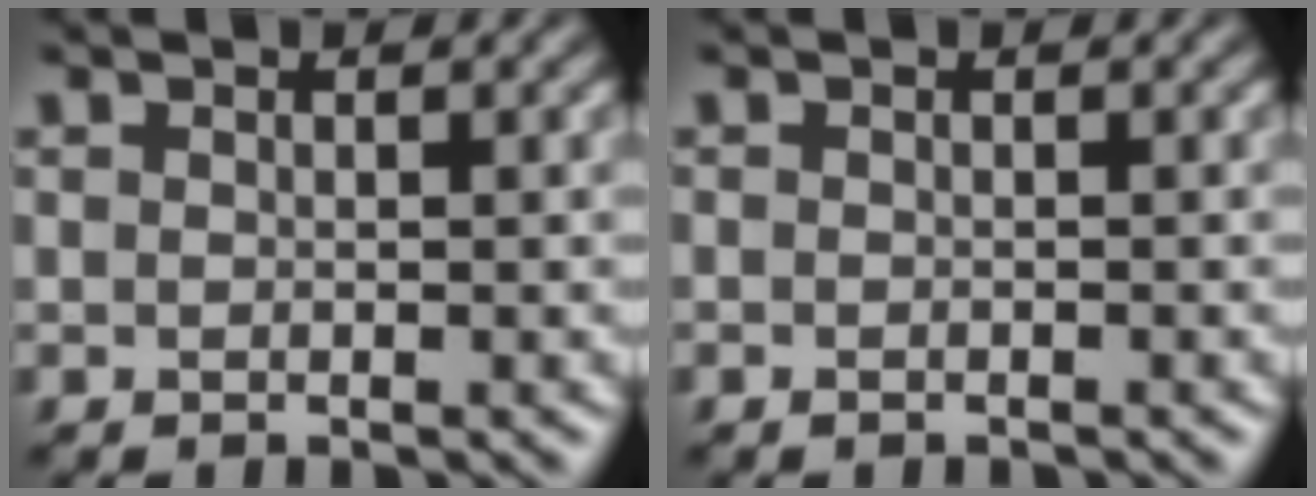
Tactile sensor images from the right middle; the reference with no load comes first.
{"total": 0.7, "force": [-0.7, 0.2, 0.3], "torque": [-0.004, -0.004, -0.010]}